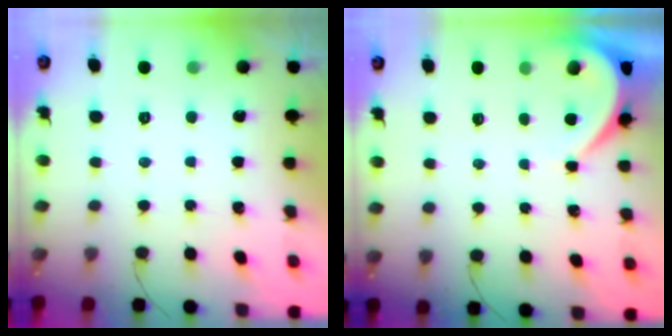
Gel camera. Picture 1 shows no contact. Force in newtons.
{"total": 4.0, "press": 3.9, "slide": 0.5}